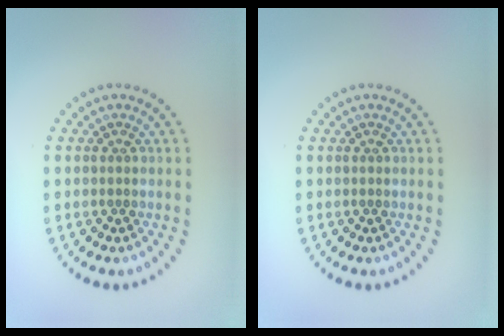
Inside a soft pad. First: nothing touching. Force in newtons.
{"total": 0.0}